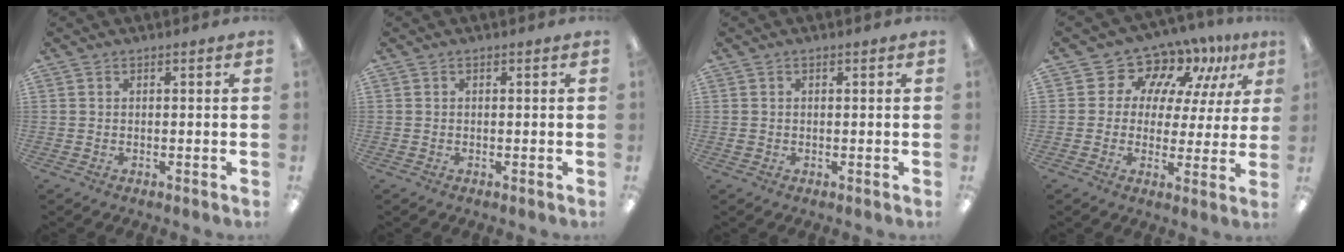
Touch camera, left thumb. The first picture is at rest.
{"total": 0.0}
{"total": 0.9, "force": [0.1, 0.8, 0.4], "torque": [-0.009, 0.006, 0.000]}
{"total": 10.5, "force": [8.3, 6.1, 1.8], "torque": [-0.060, -0.070, 0.156]}